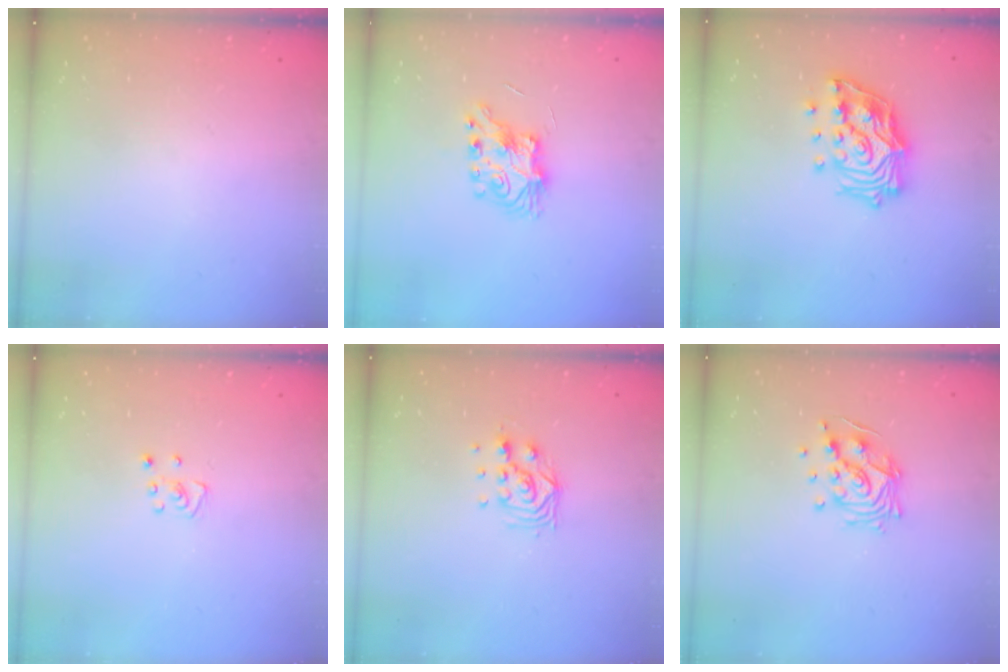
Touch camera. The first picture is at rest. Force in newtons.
{"total": 7.9, "press": 7.9, "slide": 0.3}
{"total": 17.7, "press": 17.6, "slide": 2.0}
{"total": 3.6, "press": 3.6, "slide": 0.3}
{"total": 8.8, "press": 8.8, "slide": 0.7}
{"total": 12.0, "press": 11.9, "slide": 1.2}